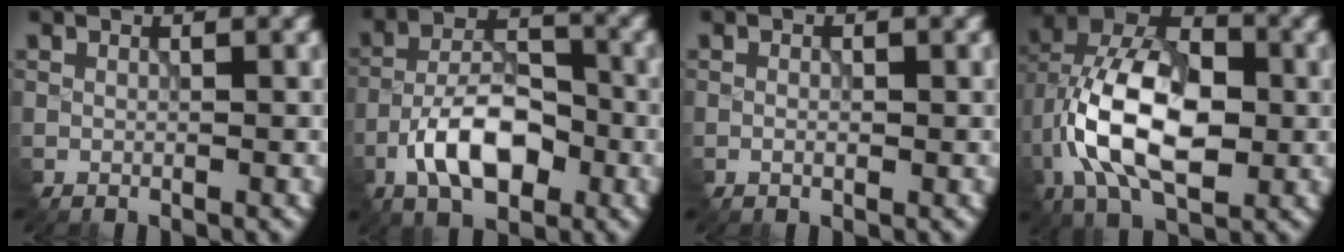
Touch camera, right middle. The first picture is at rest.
{"total": 7.2, "force": [-3.3, 3.5, 5.3], "torque": [-0.099, 0.014, -0.069]}
{"total": 0.5, "force": [-0.3, 0.2, 0.4], "torque": [-0.011, 0.001, -0.006]}
{"total": 11.7, "force": [-1.9, 6.9, 9.2], "torque": [-0.180, 0.017, -0.050]}